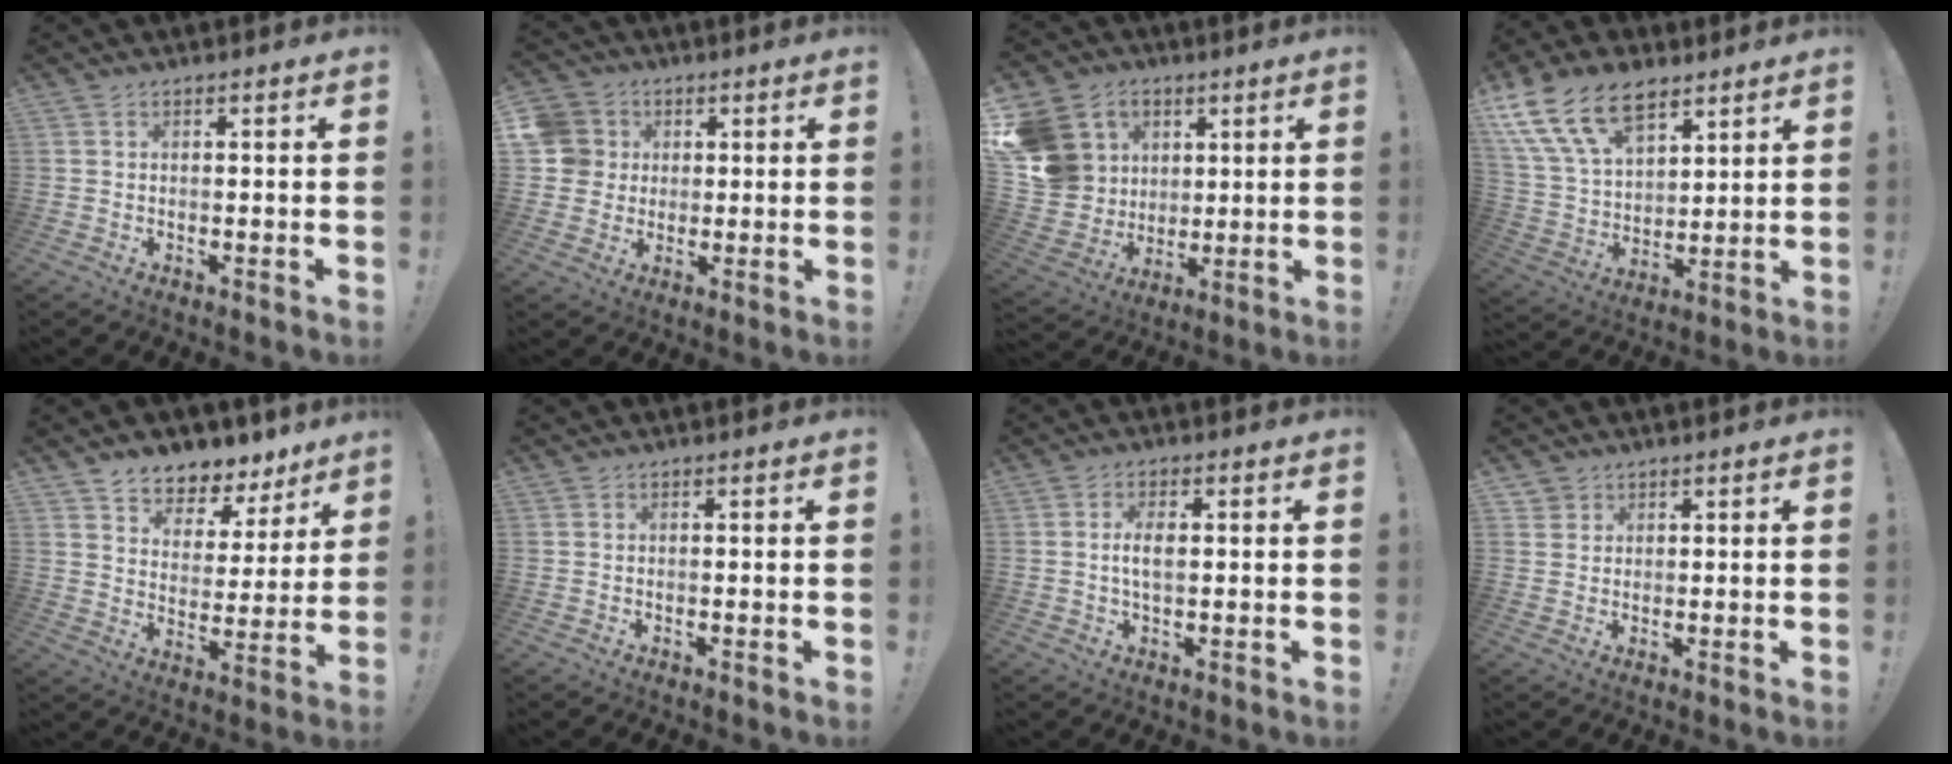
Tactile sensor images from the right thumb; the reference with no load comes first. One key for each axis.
{"total": 9.1, "fx": 1.4, "fy": 8.7, "fz": 2.3, "tx": -0.038, "ty": 0.001, "tz": 0.030}
{"total": 15.2, "fx": 4.4, "fy": 13.6, "fz": 5.1, "tx": -0.089, "ty": -0.011, "tz": 0.113}
{"total": 18.5, "fx": 11.1, "fy": 11.0, "fz": 10.0, "tx": -0.195, "ty": -0.058, "tz": 0.209}
{"total": 6.3, "fx": 5.1, "fy": 3.5, "fz": 1.2, "tx": -0.020, "ty": -0.053, "tz": 0.097}
{"total": 0.0}
{"total": 4.3, "fx": 0.4, "fy": 1.8, "fz": 3.9, "tx": -0.064, "ty": -0.001, "tz": 0.001}
{"total": 2.3, "fx": 1.3, "fy": 1.8, "fz": 0.0, "tx": -0.005, "ty": -0.004, "tz": 0.026}